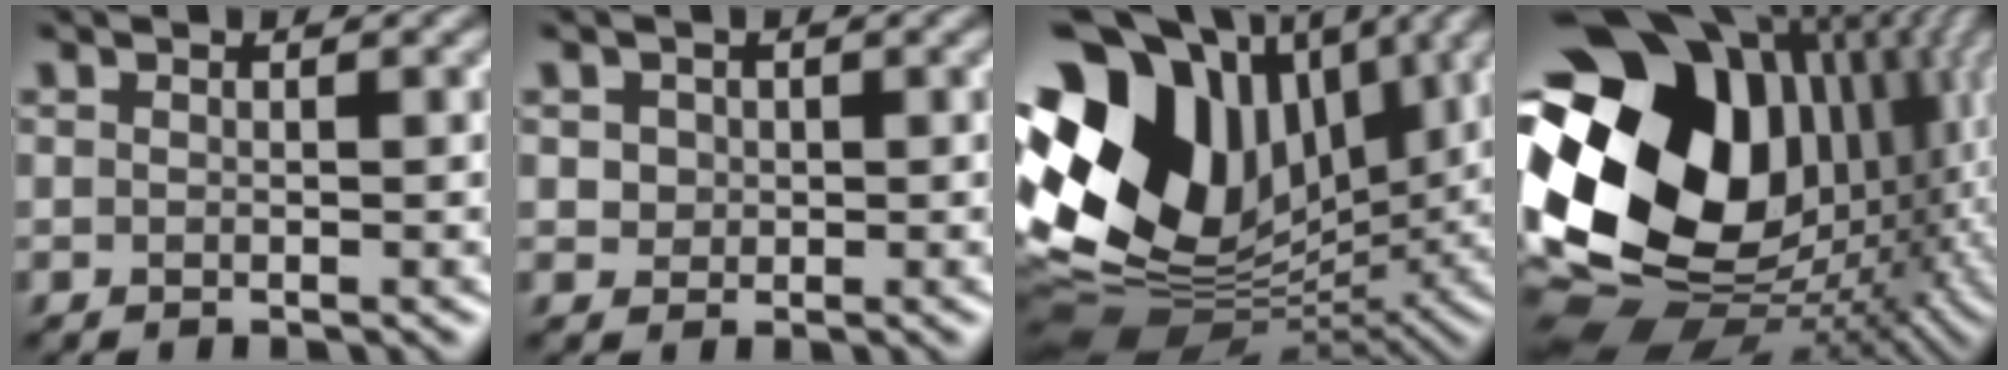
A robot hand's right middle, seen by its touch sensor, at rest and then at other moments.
{"total": 1.4, "force": [0.6, 1.3, 0.2], "torque": [-0.005, 0.002, 0.012]}
{"total": 17.5, "force": [2.3, 13.0, 11.5], "torque": [-0.248, 0.000, 0.058]}
{"total": 20.2, "force": [2.4, 14.7, 13.6], "torque": [-0.275, -0.003, 0.058]}